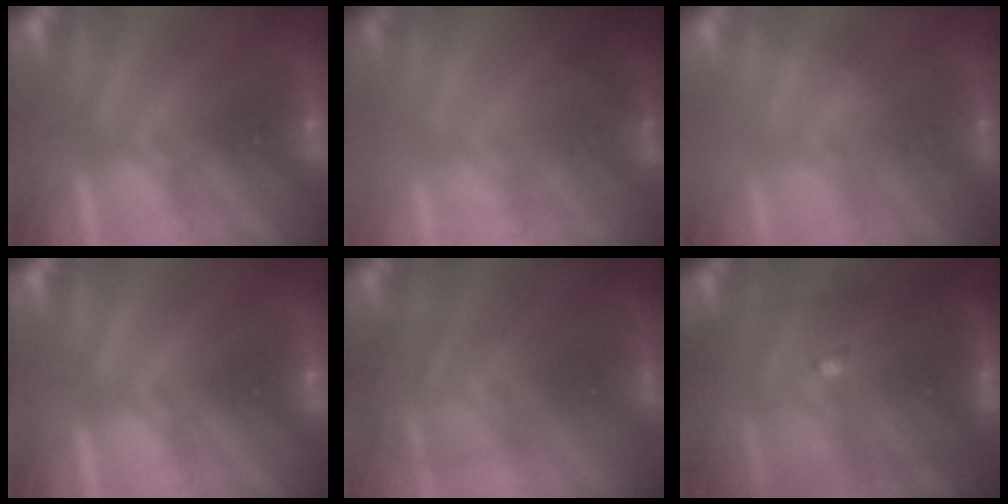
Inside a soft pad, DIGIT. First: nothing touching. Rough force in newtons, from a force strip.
{"total": 1.1}
{"total": 2.3}
{"total": 0.0}
{"total": 1.5}
{"total": 8.7}